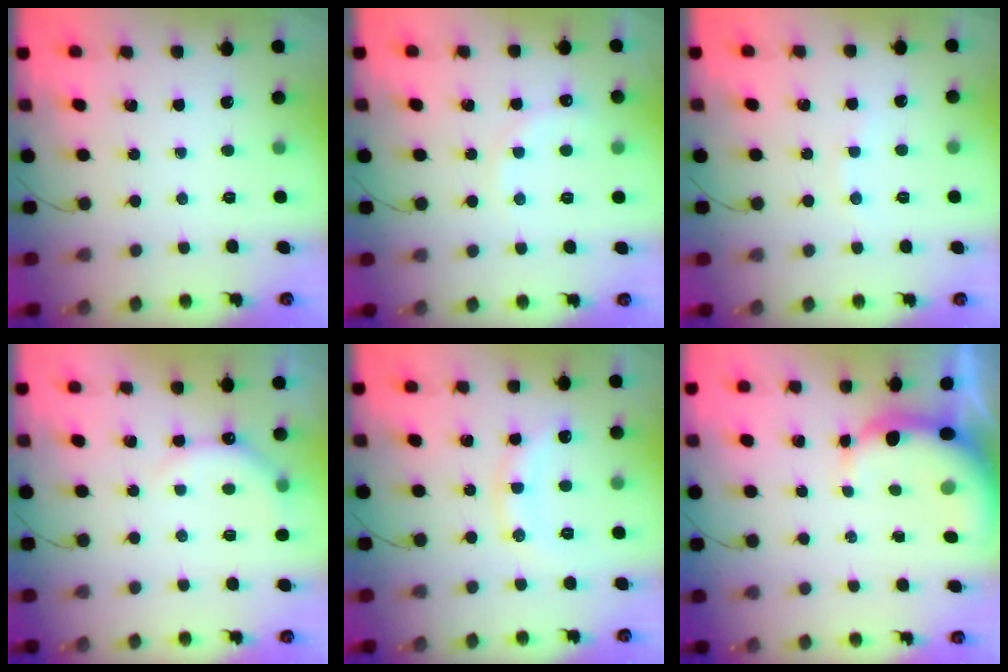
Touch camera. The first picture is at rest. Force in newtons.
{"total": 7.9, "press": 7.7, "slide": 1.6}
{"total": 2.6, "press": 2.5, "slide": 0.8}
{"total": 4.8, "press": 4.7, "slide": 0.8}
{"total": 12.2, "press": 12.2, "slide": 0.4}
{"total": 5.8, "press": 5.7, "slide": 1.3}